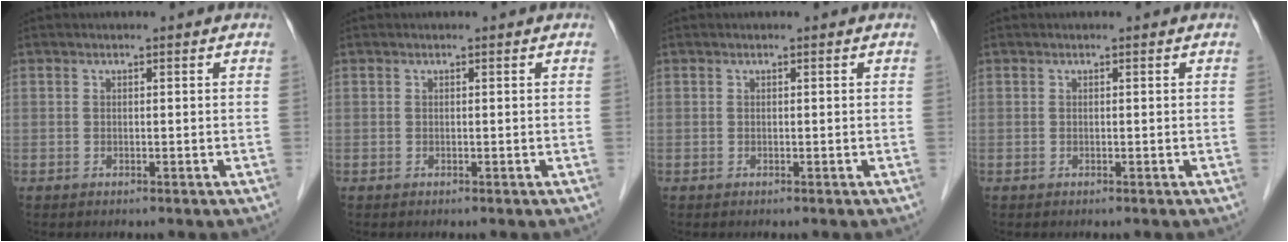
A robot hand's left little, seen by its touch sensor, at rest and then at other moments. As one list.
[{"total": 0.0}, {"total": 0.0}, {"total": 0.0}]